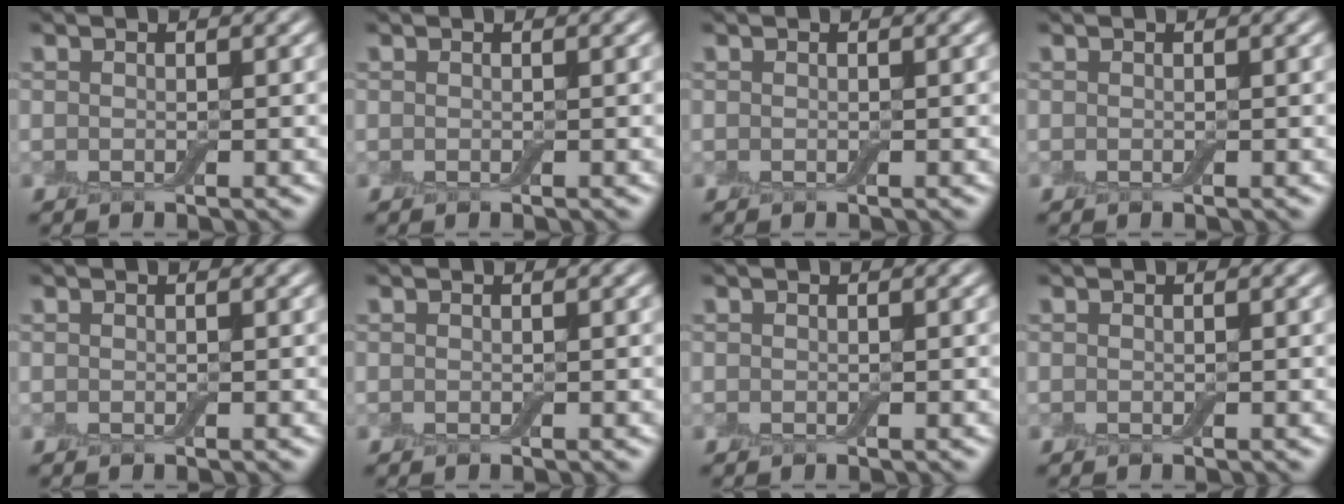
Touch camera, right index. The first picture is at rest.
{"total": 0.0}
{"total": 0.0}
{"total": 0.0}
{"total": 0.0}
{"total": 0.0}
{"total": 0.0}
{"total": 0.0}